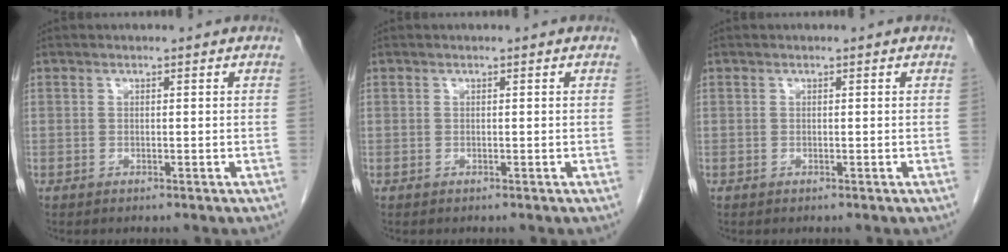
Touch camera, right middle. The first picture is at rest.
{"total": 0.0}
{"total": 0.0}